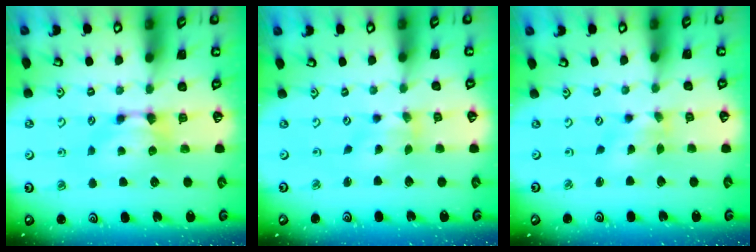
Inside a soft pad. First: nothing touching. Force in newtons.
{"total": 1.3, "press": 0.3, "slide": 1.2}
{"total": 1.5, "press": 1.0, "slide": 1.1}